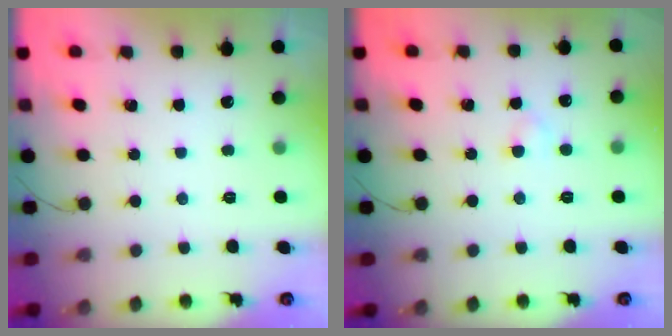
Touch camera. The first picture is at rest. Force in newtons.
{"total": 2.4, "press": 2.2, "slide": 1.0}